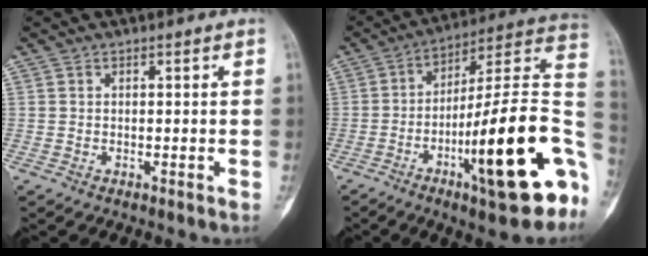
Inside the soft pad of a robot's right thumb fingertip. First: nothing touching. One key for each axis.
{"total": 25.4, "fx": -8.3, "fy": 5.4, "fz": 23.4, "tx": -0.296, "ty": 0.036, "tz": -0.120}